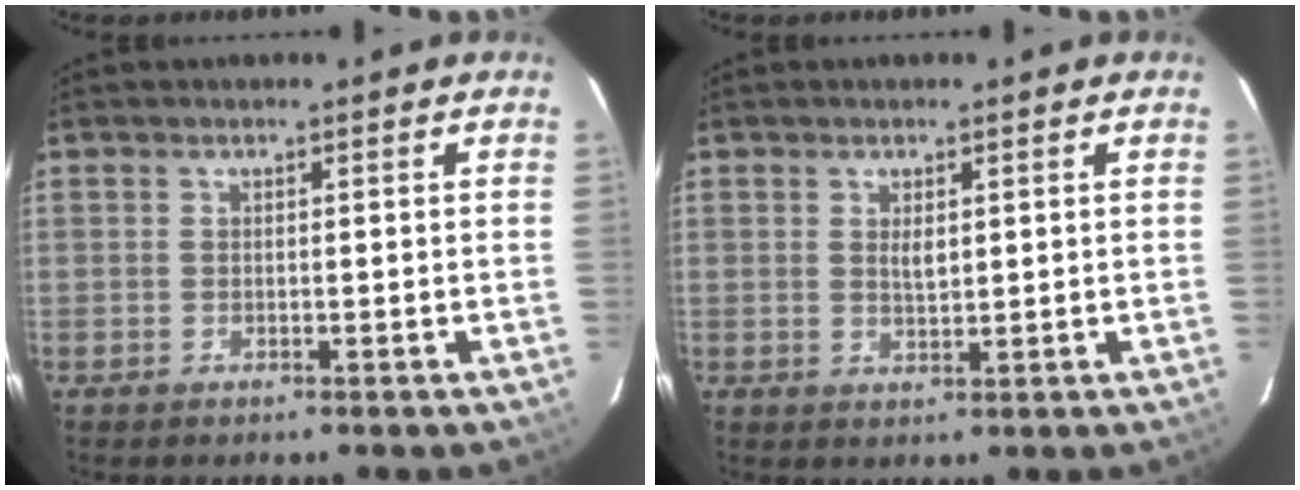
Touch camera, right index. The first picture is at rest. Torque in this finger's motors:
{"motor_torque": [0.33, 0.17, 0.27, 0.05]}